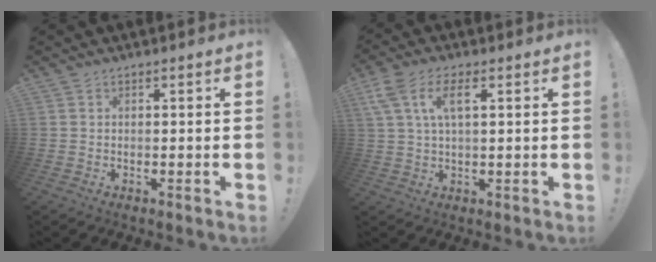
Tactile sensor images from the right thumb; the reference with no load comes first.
{"total": 8.3, "force": [2.9, 3.7, 6.8], "torque": [-0.130, 0.004, 0.054]}